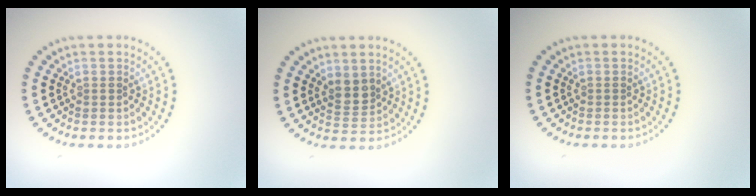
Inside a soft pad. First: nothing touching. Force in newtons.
{"total": 2.0, "press": 1.7, "slide": 1.0}
{"total": 0.0}